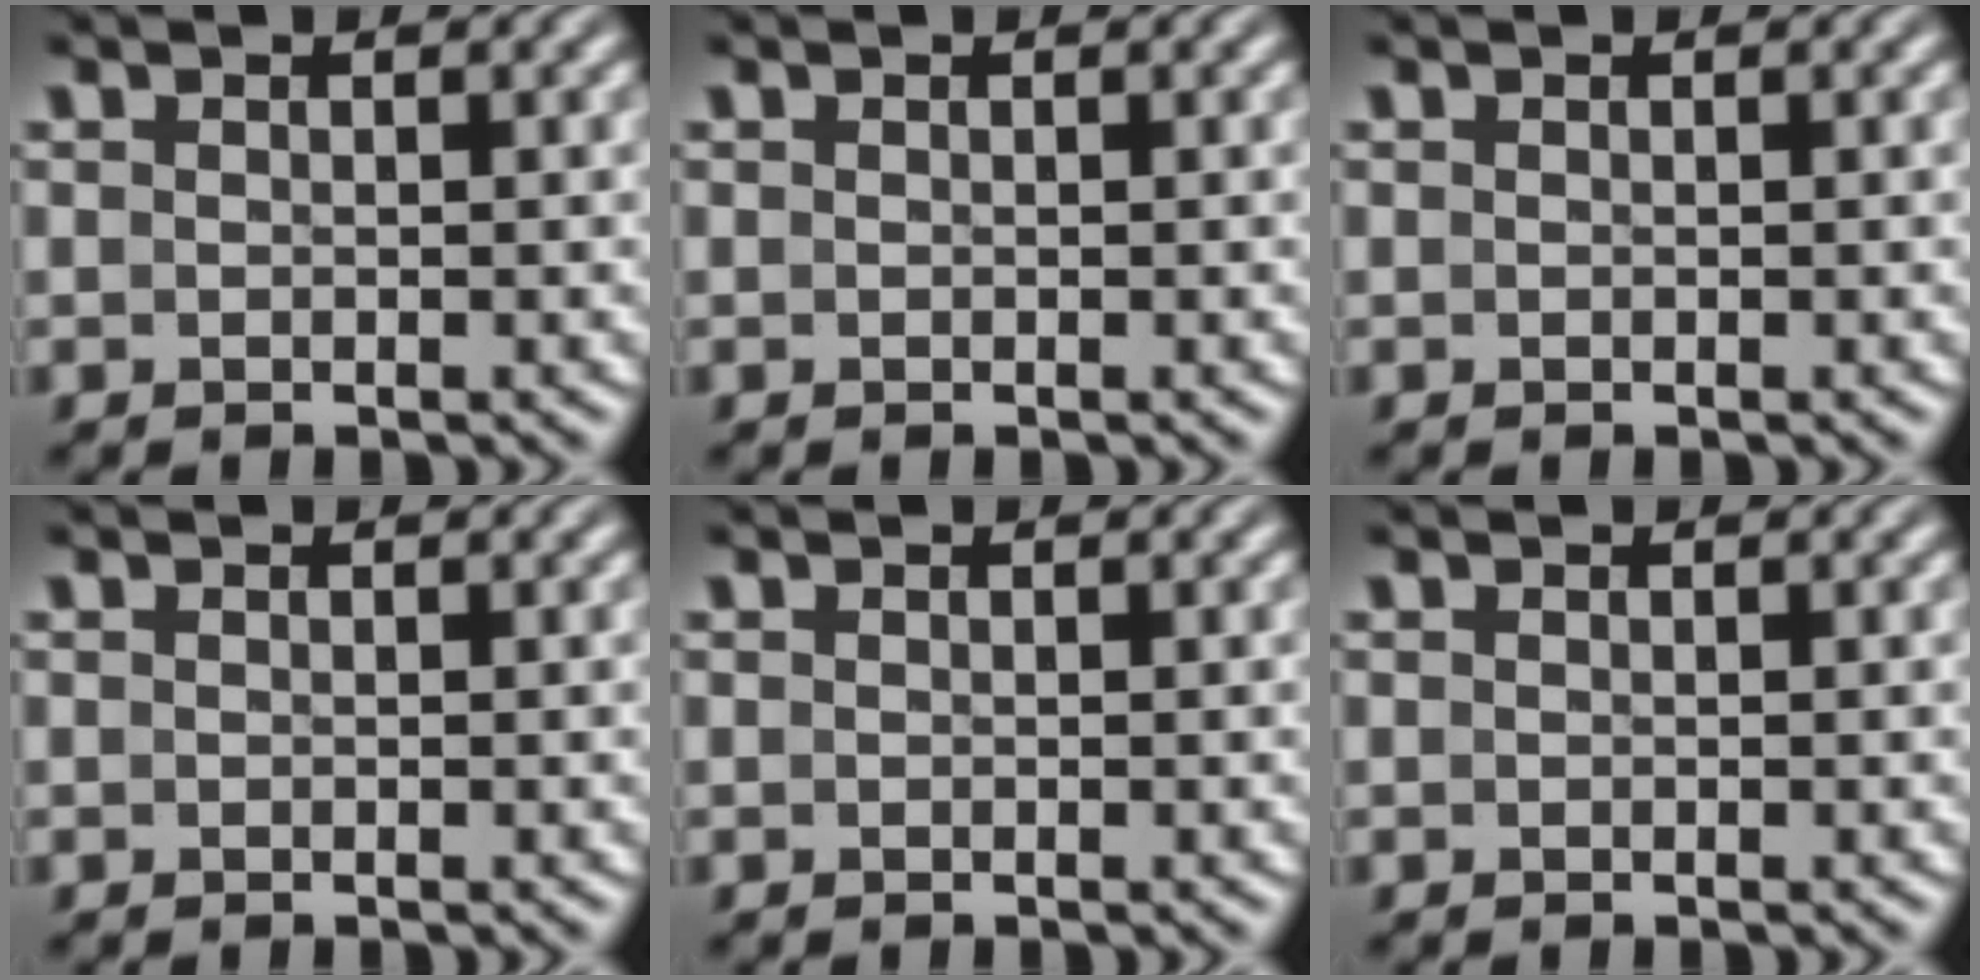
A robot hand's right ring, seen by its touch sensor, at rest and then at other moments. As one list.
[{"total": 0.0}, {"total": 0.0}, {"total": 0.0}, {"total": 0.0}, {"total": 0.0}]